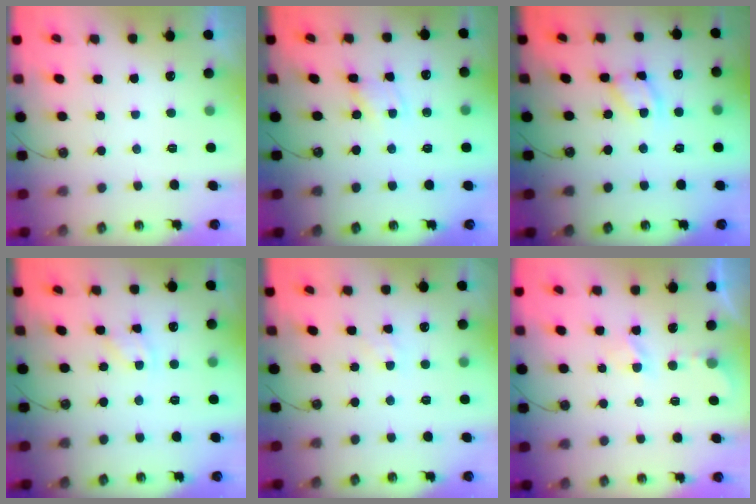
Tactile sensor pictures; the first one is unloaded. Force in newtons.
{"total": 1.1, "press": 1.1, "slide": 0.1}
{"total": 9.3, "press": 9.3, "slide": 0.6}
{"total": 3.0, "press": 3.0, "slide": 0.4}
{"total": 2.7, "press": 2.6, "slide": 0.5}
{"total": 3.4, "press": 3.4, "slide": 0.5}